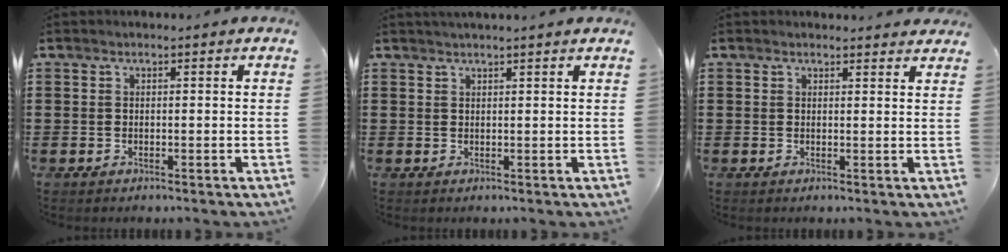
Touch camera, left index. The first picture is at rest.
{"total": 1.2, "force": [1.1, -0.2, 0.3], "torque": [-0.005, 0.000, 0.022]}
{"total": 1.5, "force": [1.5, 0.1, 0.0], "torque": [-0.004, 0.003, 0.030]}